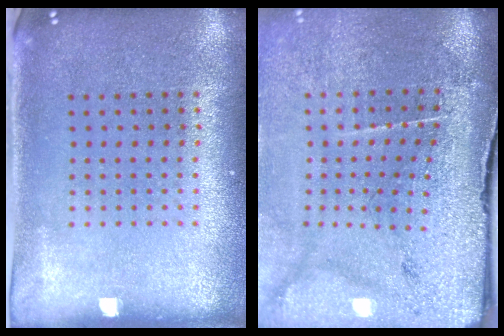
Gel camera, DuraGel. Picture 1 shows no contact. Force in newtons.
{"total": 3.5, "press": 3.2, "slide": 1.4}